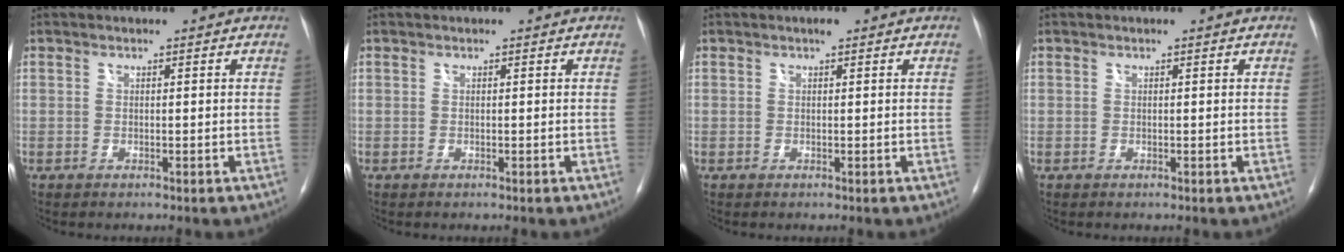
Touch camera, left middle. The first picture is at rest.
{"total": 0.0}
{"total": 1.2, "force": [0.7, 0.3, 0.9], "torque": [-0.017, 0.006, 0.007]}
{"total": 0.0}